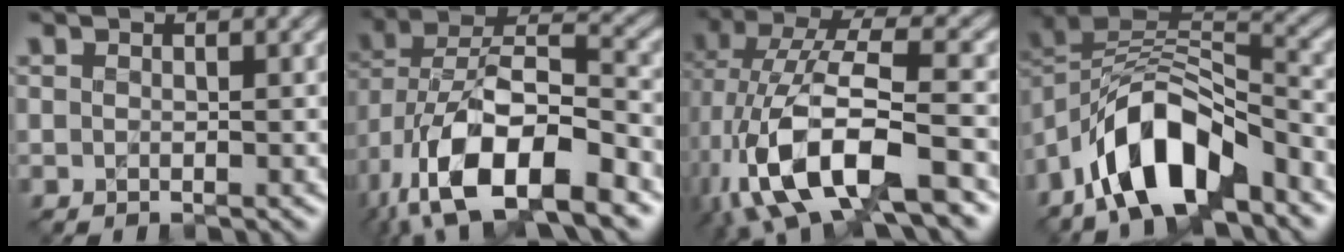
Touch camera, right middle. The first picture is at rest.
{"total": 13.8, "force": [-5.9, 7.2, 10.1], "torque": [-0.194, -0.019, -0.101]}
{"total": 12.0, "force": [-3.9, 5.2, 10.1], "torque": [-0.198, 0.005, -0.073]}
{"total": 9.4, "force": [-5.8, 4.1, 6.2], "torque": [-0.102, 0.015, -0.110]}